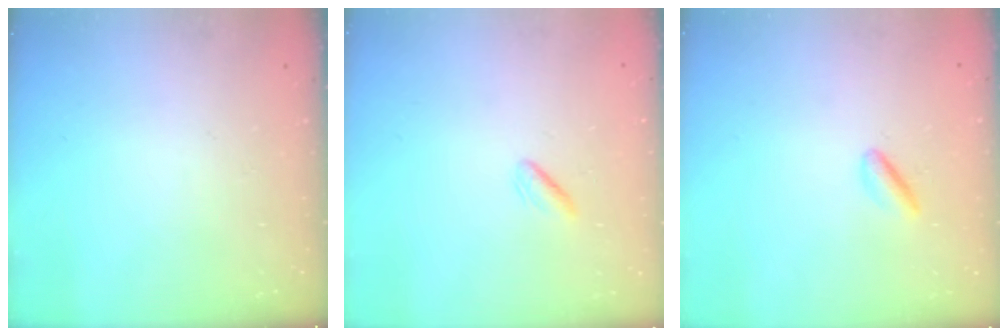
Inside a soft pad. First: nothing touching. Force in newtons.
{"total": 1.4, "press": 1.1, "slide": 0.9}
{"total": 2.8, "press": 2.6, "slide": 1.0}